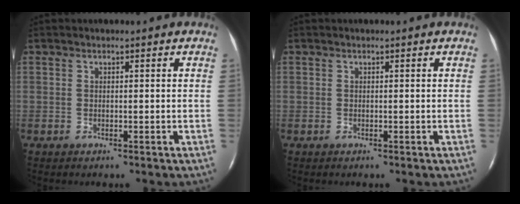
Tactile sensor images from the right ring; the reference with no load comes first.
{"total": 0.0}